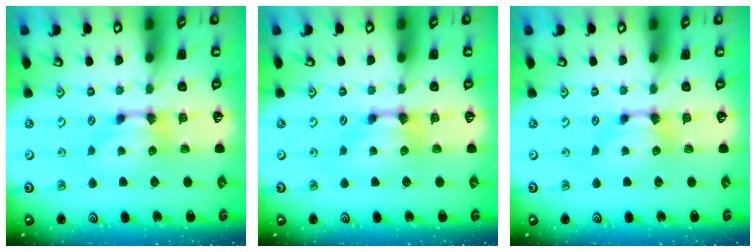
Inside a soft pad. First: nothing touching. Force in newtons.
{"total": 0.0}
{"total": 0.0}